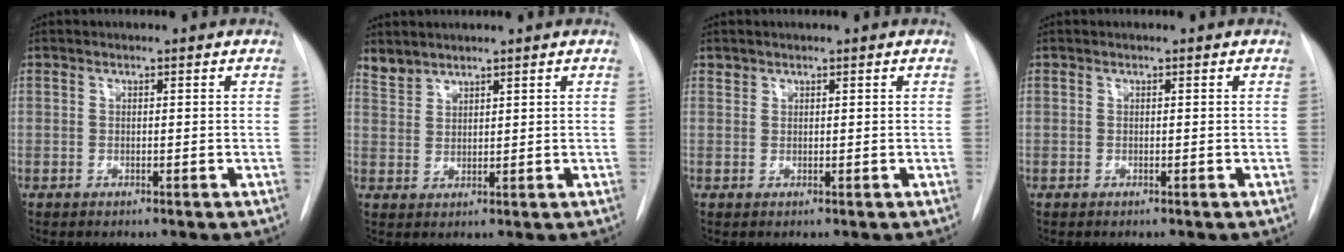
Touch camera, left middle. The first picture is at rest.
{"total": 2.7, "force": [2.7, 0.6, 0.0], "torque": [-0.001, 0.009, 0.057]}
{"total": 0.7, "force": [0.6, 0.3, -0.1], "torque": [0.001, 0.003, 0.010]}
{"total": 0.0}